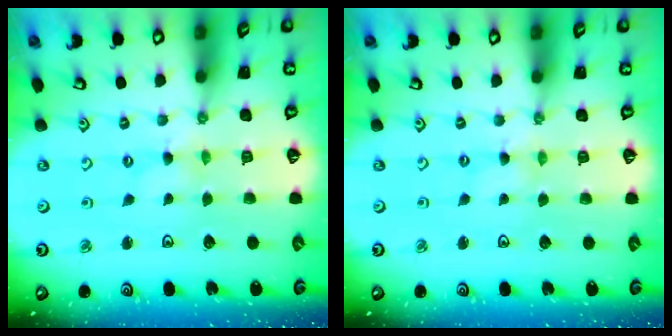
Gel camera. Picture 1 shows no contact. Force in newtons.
{"total": 0.0}